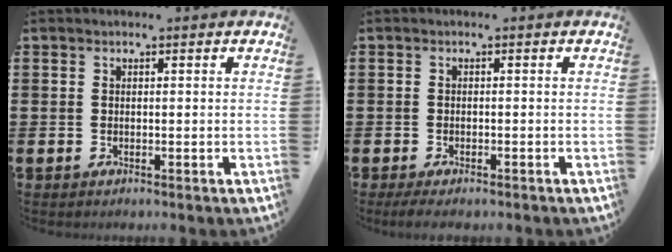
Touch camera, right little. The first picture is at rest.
{"total": 1.1, "force": [-0.7, 0.3, 0.8], "torque": [-0.015, -0.001, -0.013]}